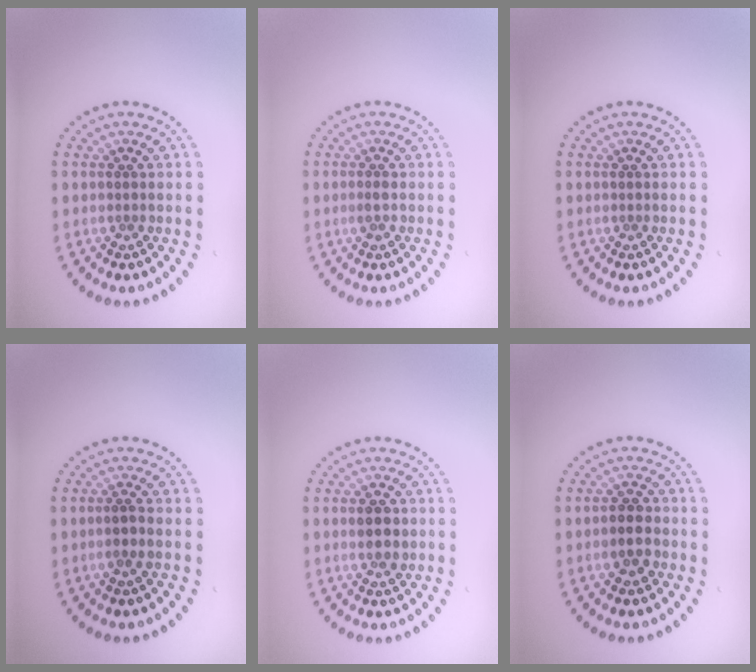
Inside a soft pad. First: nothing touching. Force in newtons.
{"total": 0.9, "press": 0.9, "slide": 0.2}
{"total": 0.0}
{"total": 1.0, "press": 0.8, "slide": 0.7}
{"total": 2.2, "press": 2.2, "slide": 0.1}
{"total": 2.3, "press": 2.2, "slide": 0.6}